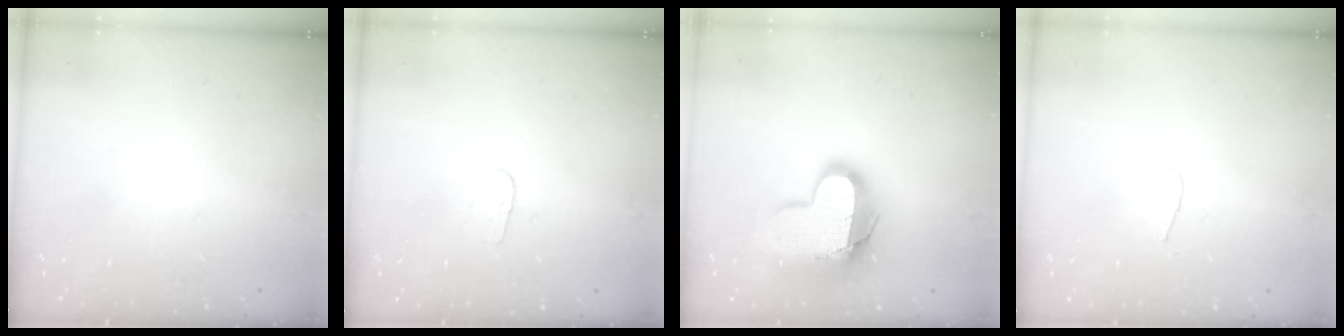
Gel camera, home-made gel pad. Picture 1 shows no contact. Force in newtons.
{"total": 2.9, "press": 2.8, "slide": 0.3}
{"total": 15.4, "press": 15.4, "slide": 1.1}
{"total": 3.6, "press": 3.6, "slide": 0.4}